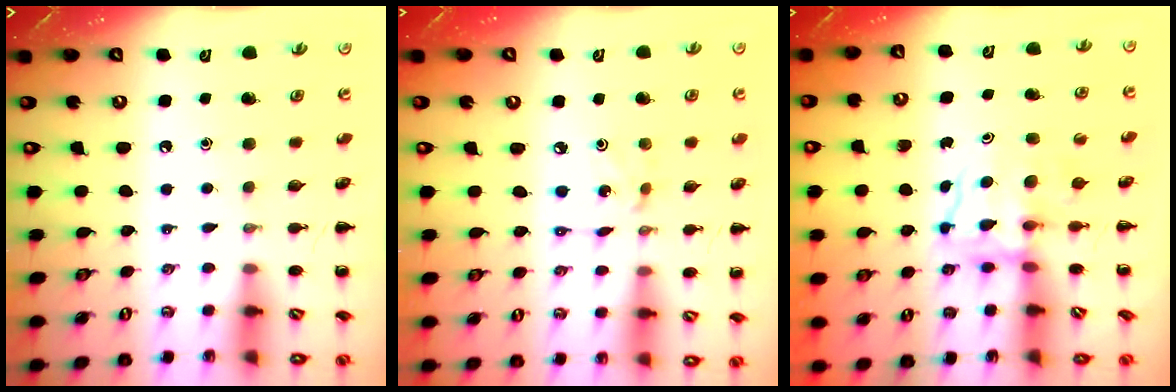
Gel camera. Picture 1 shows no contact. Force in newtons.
{"total": 2.2, "press": 2.1, "slide": 0.5}
{"total": 3.9, "press": 3.9, "slide": 0.5}